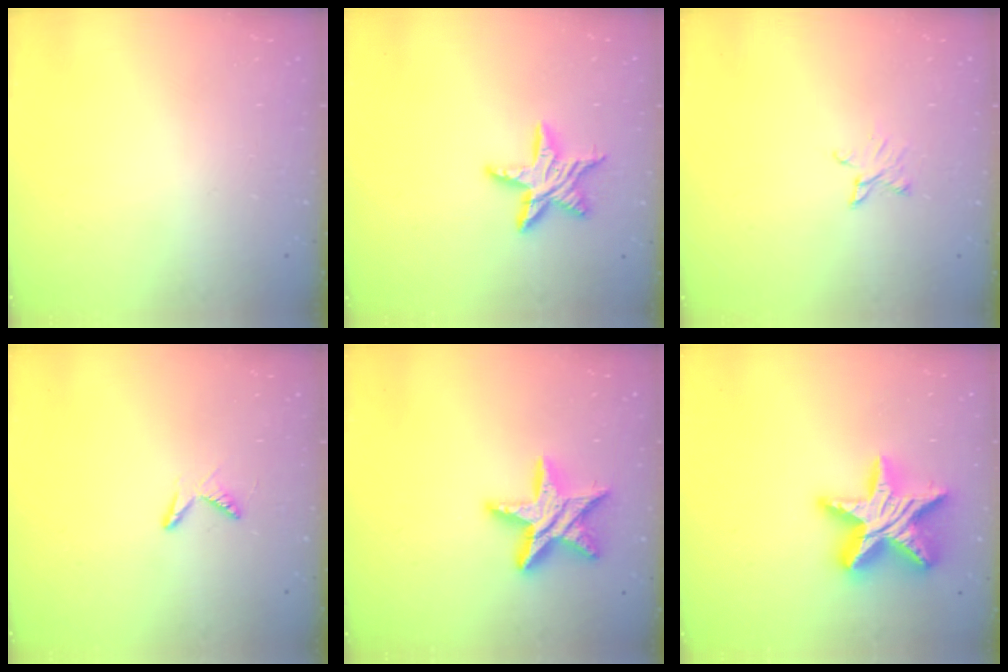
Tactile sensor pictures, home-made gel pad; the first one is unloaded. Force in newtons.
{"total": 11.6, "press": 11.6, "slide": 0.9}
{"total": 3.2, "press": 3.2, "slide": 0.3}
{"total": 4.8, "press": 4.8, "slide": 0.4}
{"total": 14.5, "press": 14.5, "slide": 0.6}
{"total": 20.3, "press": 20.2, "slide": 1.8}